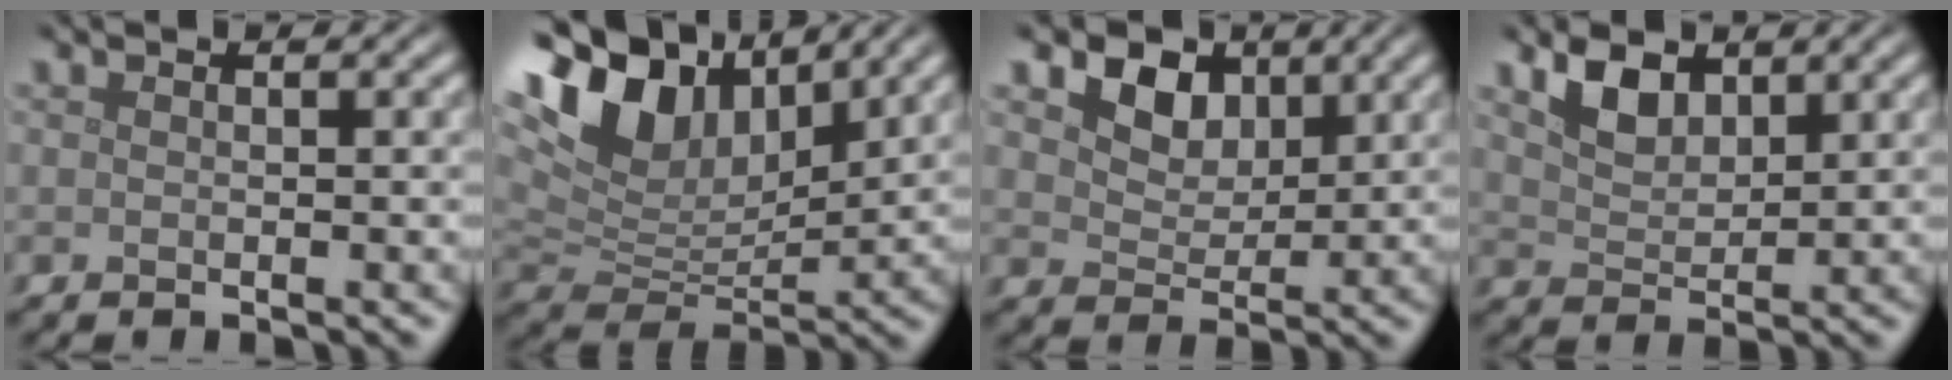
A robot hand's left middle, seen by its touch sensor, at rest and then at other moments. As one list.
[{"total": 10.3, "force": [5.7, 5.5, 6.5], "torque": [-0.134, 0.011, 0.100]}, {"total": 4.7, "force": [2.5, 3.2, 2.4], "torque": [-0.056, -0.011, 0.039]}, {"total": 3.3, "force": [2.1, 1.7, 1.8], "torque": [-0.043, 0.002, 0.042]}]